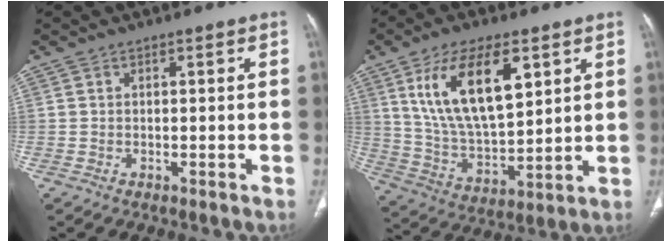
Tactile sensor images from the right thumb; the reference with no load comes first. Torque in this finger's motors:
{"motor_torque": [0.01, 3.34, 1.25, 0.57, 0.18]}